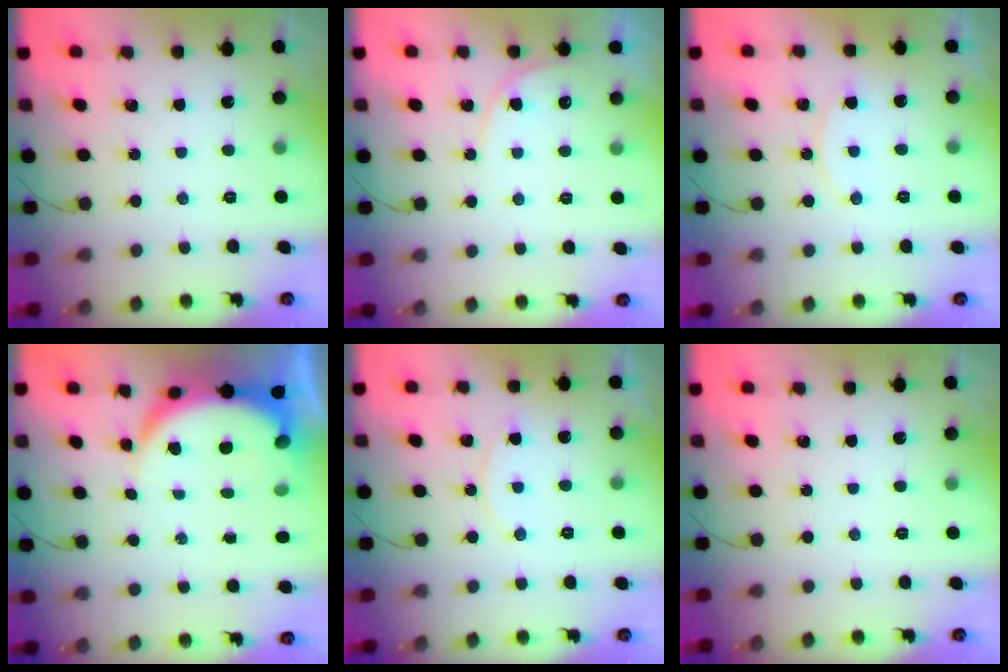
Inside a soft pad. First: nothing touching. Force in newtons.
{"total": 4.4, "press": 4.3, "slide": 0.3}
{"total": 5.1, "press": 5.1, "slide": 0.7}
{"total": 8.0, "press": 8.0, "slide": 1.0}
{"total": 5.1, "press": 5.1, "slide": 0.7}
{"total": 0.0}